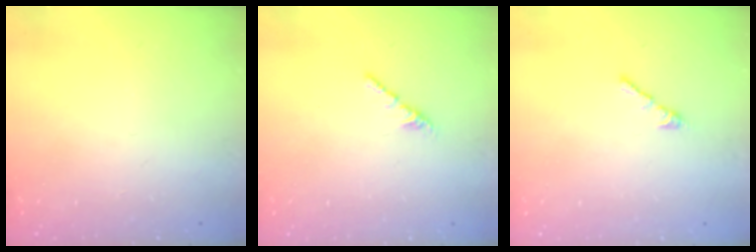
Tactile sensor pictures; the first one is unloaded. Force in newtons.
{"total": 2.4, "press": 2.3, "slide": 0.8}
{"total": 0.6, "press": 0.4, "slide": 0.4}